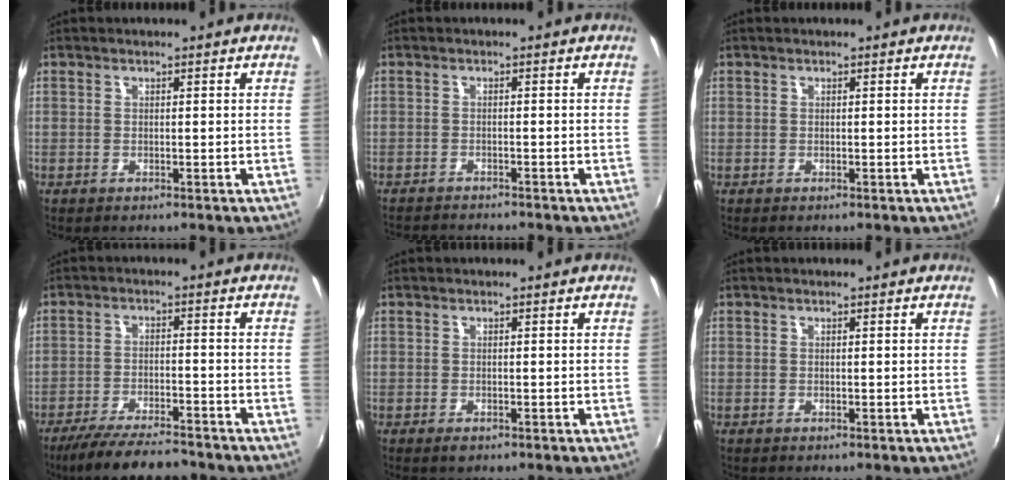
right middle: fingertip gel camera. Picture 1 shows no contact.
{"total": 4.9, "force": [-4.6, 0.4, 1.4], "torque": [-0.039, -0.013, -0.074]}
{"total": 0.0}
{"total": 11.8, "force": [-10.1, 2.3, 5.6], "torque": [-0.123, -0.015, -0.164]}
{"total": 1.1, "force": [-0.8, 0.6, 0.6], "torque": [-0.010, -0.005, -0.014]}
{"total": 0.0}